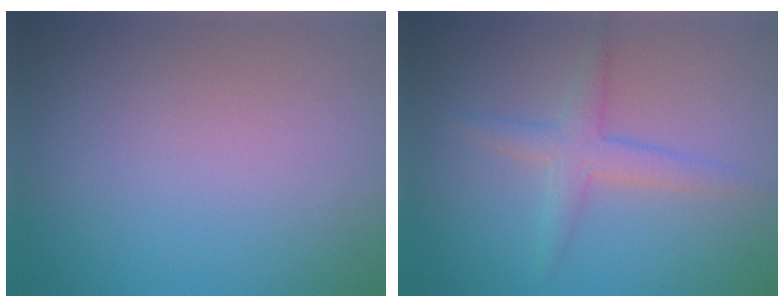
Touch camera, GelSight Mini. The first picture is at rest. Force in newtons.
{"total": 2.7, "press": 2.7, "slide": 0.1}